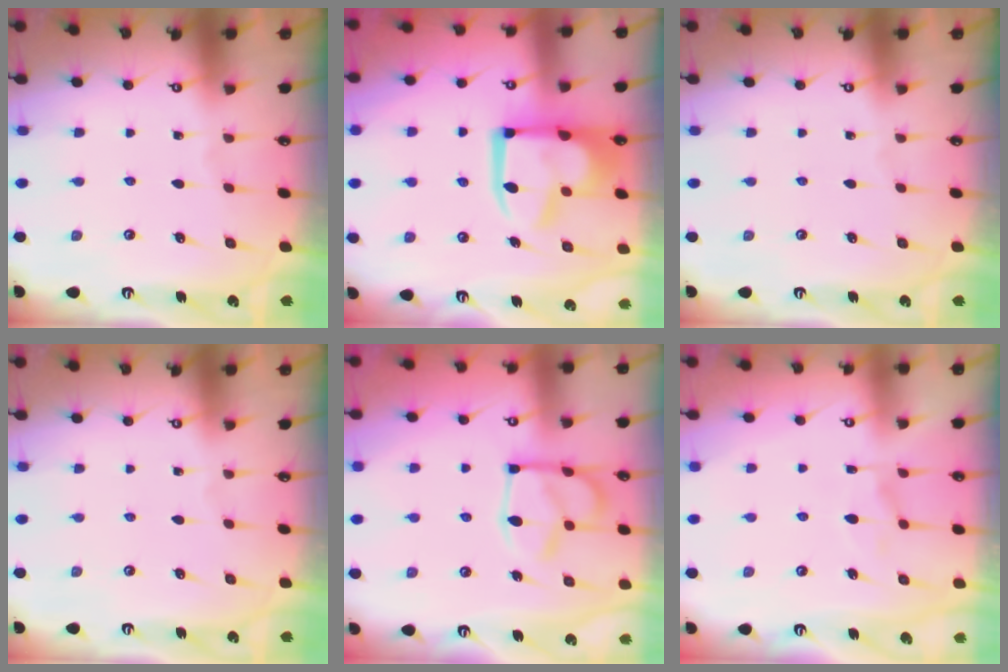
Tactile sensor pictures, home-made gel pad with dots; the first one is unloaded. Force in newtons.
{"total": 10.0, "press": 9.8, "slide": 1.6}
{"total": 0.0}
{"total": 0.0}
{"total": 6.2, "press": 6.2, "slide": 0.6}
{"total": 5.4, "press": 5.3, "slide": 1.2}